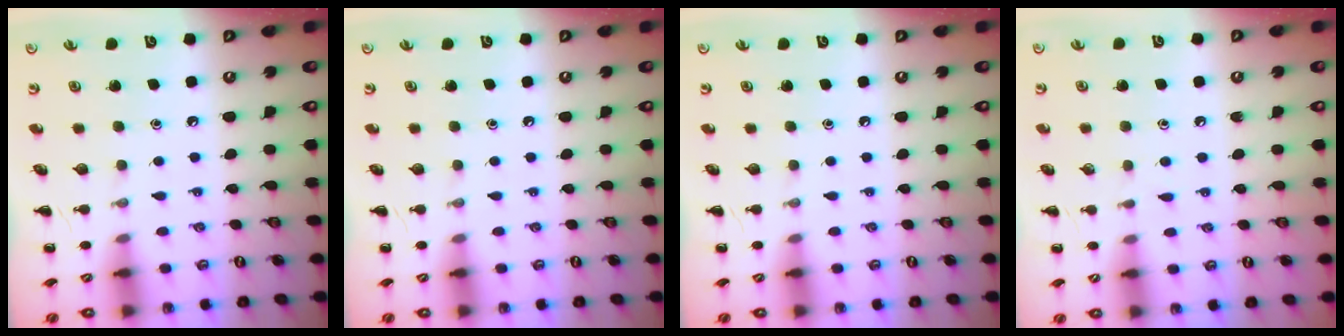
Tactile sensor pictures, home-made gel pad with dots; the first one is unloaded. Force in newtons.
{"total": 0.0}
{"total": 0.0}
{"total": 2.5, "press": 2.1, "slide": 1.3}